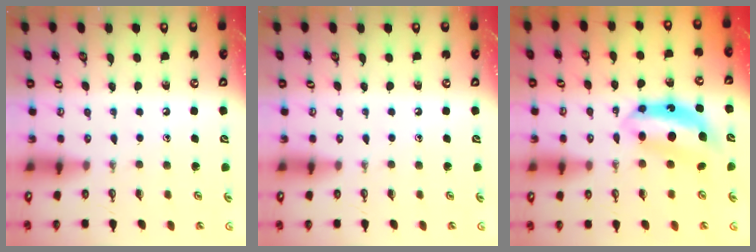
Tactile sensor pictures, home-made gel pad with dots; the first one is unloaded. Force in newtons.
{"total": 0.0}
{"total": 7.2, "press": 7.2, "slide": 0.3}